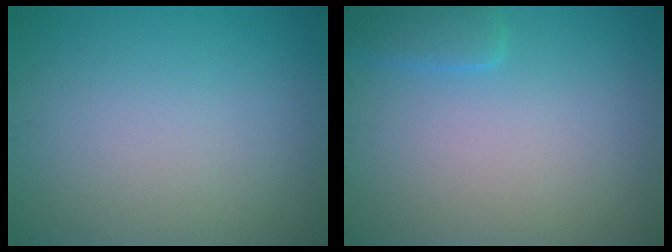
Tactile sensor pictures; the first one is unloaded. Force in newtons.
{"total": 1.9, "press": 1.9, "slide": 0.1}